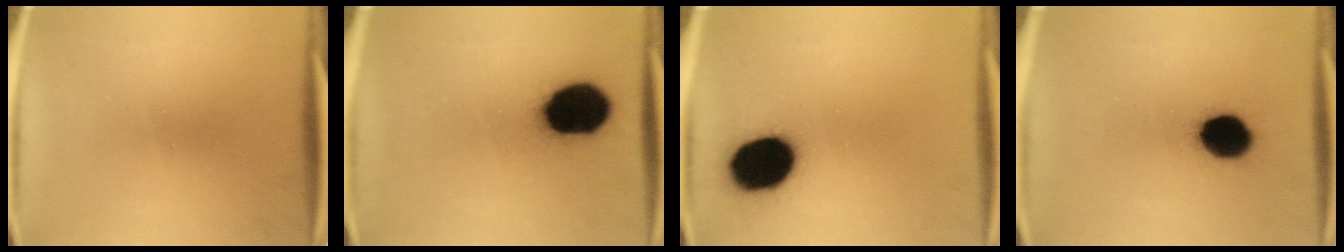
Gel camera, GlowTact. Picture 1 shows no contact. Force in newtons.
{"total": 17.6}
{"total": 16.3}
{"total": 12.2}